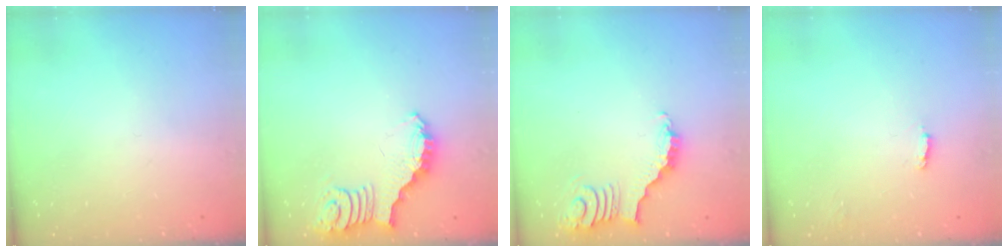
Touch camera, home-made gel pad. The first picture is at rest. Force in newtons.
{"total": 2.7, "press": 2.6, "slide": 0.6}
{"total": 3.8, "press": 3.7, "slide": 0.6}
{"total": 2.2, "press": 2.2, "slide": 0.1}